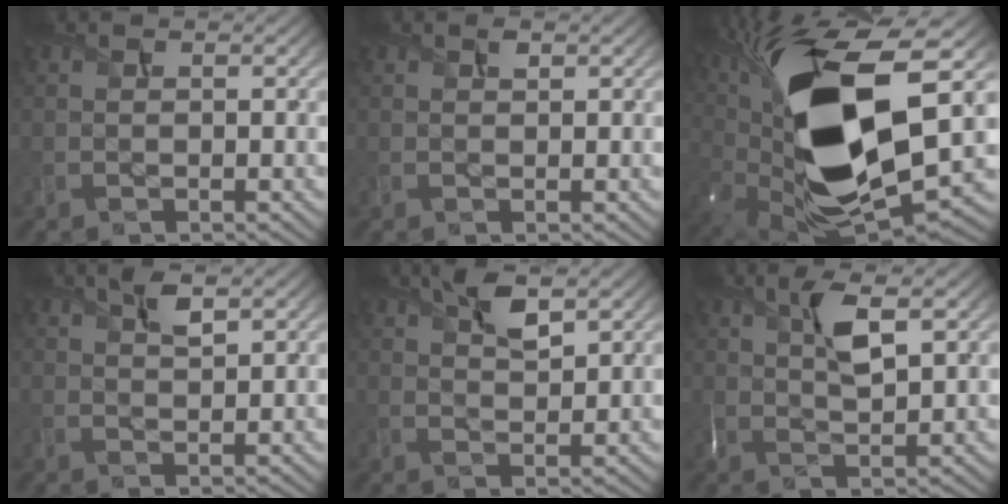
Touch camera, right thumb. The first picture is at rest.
{"total": 0.7, "force": [0.4, 0.3, 0.5], "torque": [-0.011, -0.001, 0.008]}
{"total": 20.6, "force": [2.8, 9.7, 18.0], "torque": [-0.366, -0.008, 0.051]}
{"total": 2.8, "force": [1.7, 0.7, 2.1], "torque": [-0.046, 0.001, 0.032]}
{"total": 4.7, "force": [2.8, 1.4, 3.5], "torque": [-0.077, 0.005, 0.054]}
{"total": 5.3, "force": [2.3, 1.4, 4.6], "torque": [-0.104, 0.001, 0.044]}